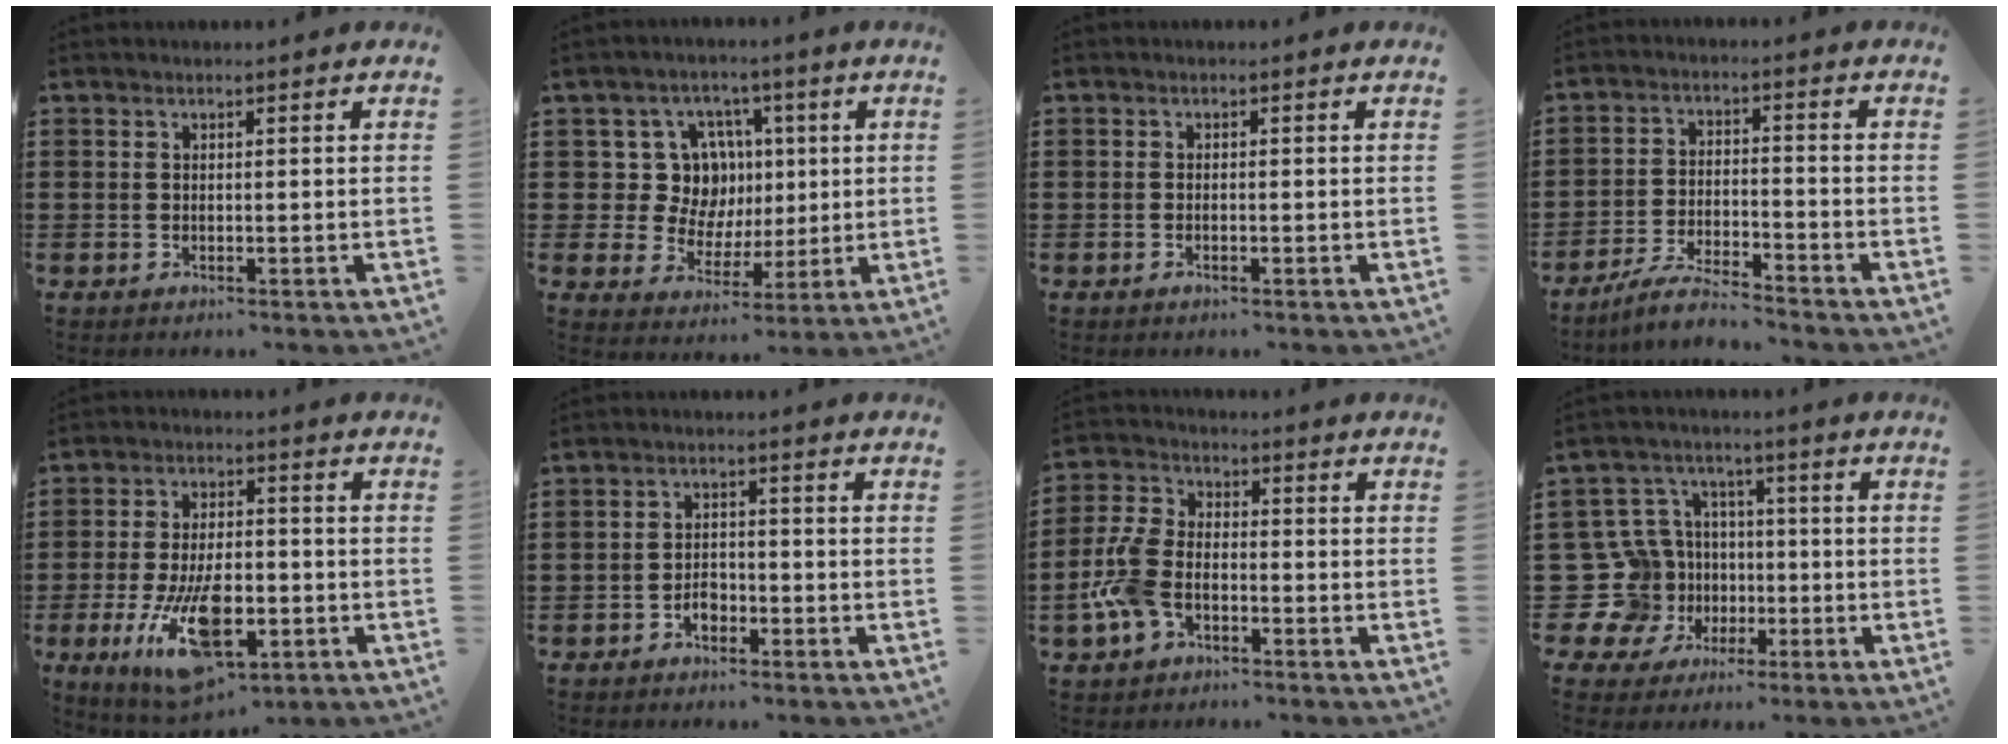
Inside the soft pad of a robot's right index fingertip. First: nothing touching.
{"total": 10.3, "force": [2.0, 9.4, 3.7], "torque": [-0.092, 0.009, 0.047]}
{"total": 0.6, "force": [-0.3, 0.2, 0.5], "torque": [-0.011, -0.004, -0.004]}
{"total": 5.5, "force": [-5.2, 0.3, 2.0], "torque": [-0.047, -0.002, -0.102]}
{"total": 14.3, "force": [-5.0, 6.3, 11.8], "torque": [-0.223, -0.005, -0.086]}
{"total": 2.6, "force": [-1.5, 1.6, 1.4], "torque": [-0.028, 0.003, -0.032]}
{"total": 7.4, "force": [-3.0, 4.4, 5.2], "torque": [-0.146, 0.000, -0.067]}
{"total": 12.6, "force": [-2.3, 11.8, 3.7], "torque": [-0.156, 0.007, -0.036]}